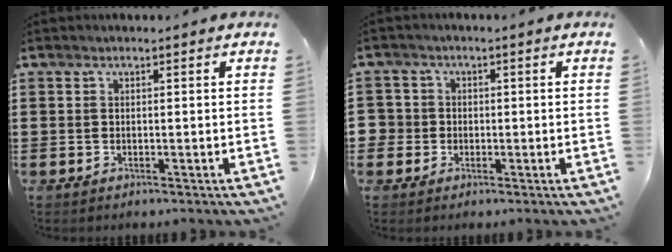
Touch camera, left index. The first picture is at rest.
{"total": 2.4, "force": [-0.3, 2.4, 0.1], "torque": [-0.023, 0.004, -0.013]}